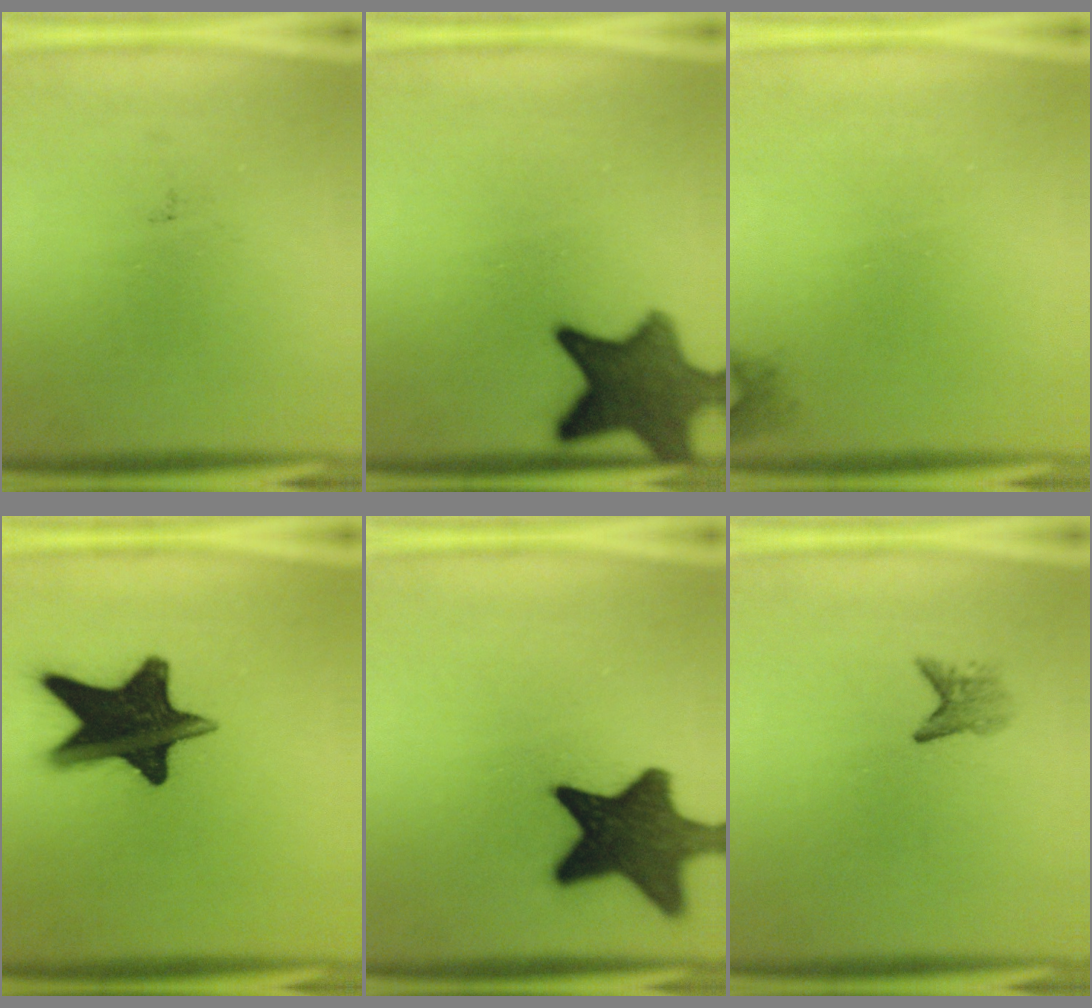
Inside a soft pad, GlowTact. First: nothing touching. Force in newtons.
{"total": 11.1}
{"total": 1.1}
{"total": 18.2}
{"total": 14.3}
{"total": 2.0}